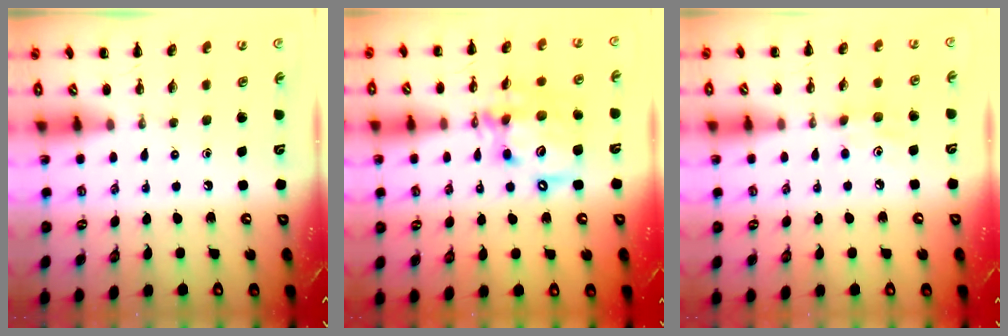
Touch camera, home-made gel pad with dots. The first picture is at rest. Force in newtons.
{"total": 14.1, "press": 13.6, "slide": 3.7}
{"total": 4.4, "press": 4.3, "slide": 0.8}